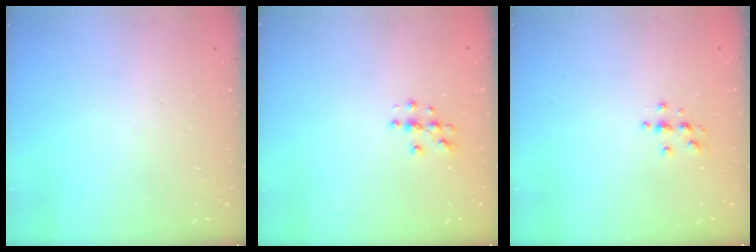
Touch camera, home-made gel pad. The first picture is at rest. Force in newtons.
{"total": 3.7, "press": 3.7, "slide": 0.2}
{"total": 3.2, "press": 3.2, "slide": 0.5}